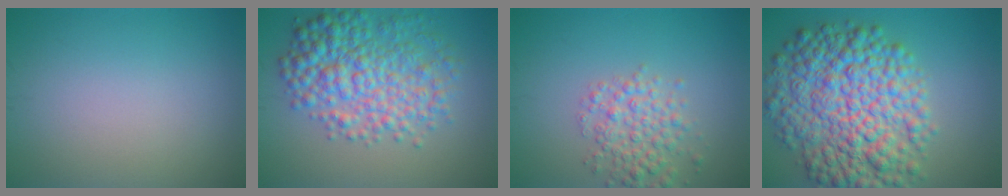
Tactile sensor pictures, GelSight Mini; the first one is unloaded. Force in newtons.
{"total": 7.2, "press": 7.2, "slide": 0.0}
{"total": 3.6, "press": 3.6, "slide": 0.1}
{"total": 11.5, "press": 11.5, "slide": 0.2}